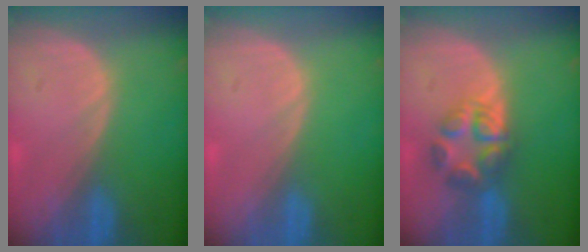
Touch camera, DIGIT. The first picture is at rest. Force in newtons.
{"total": 0.0}
{"total": 5.6, "press": 5.6, "slide": 0.4}